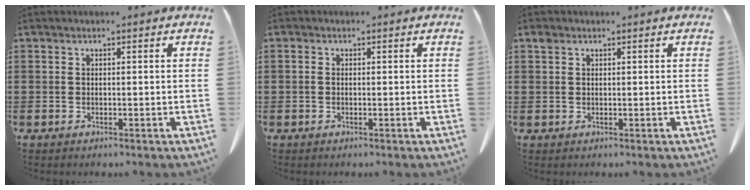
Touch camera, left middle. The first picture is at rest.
{"total": 0.5, "force": [-0.2, 0.3, 0.4], "torque": [-0.010, 0.000, -0.003]}
{"total": 1.0, "force": [0.6, 0.8, 0.2], "torque": [-0.008, 0.003, 0.012]}